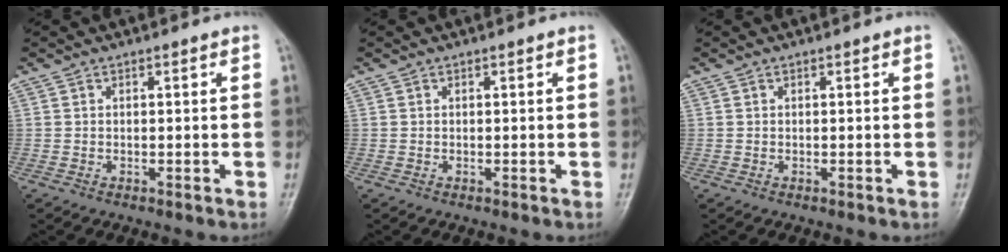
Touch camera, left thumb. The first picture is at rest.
{"total": 0.0}
{"total": 0.0}